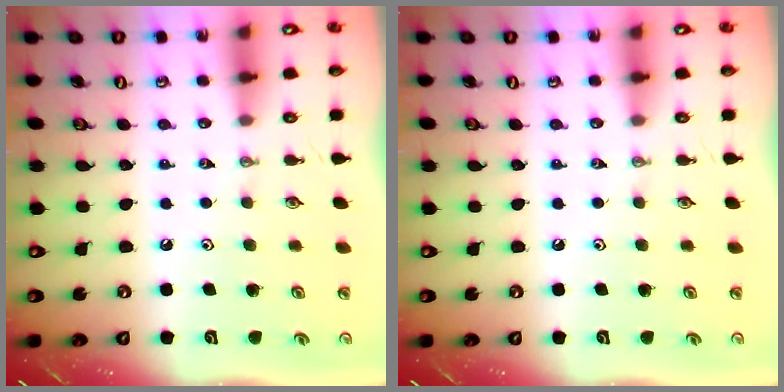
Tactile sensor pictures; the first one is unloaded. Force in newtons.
{"total": 0.0}